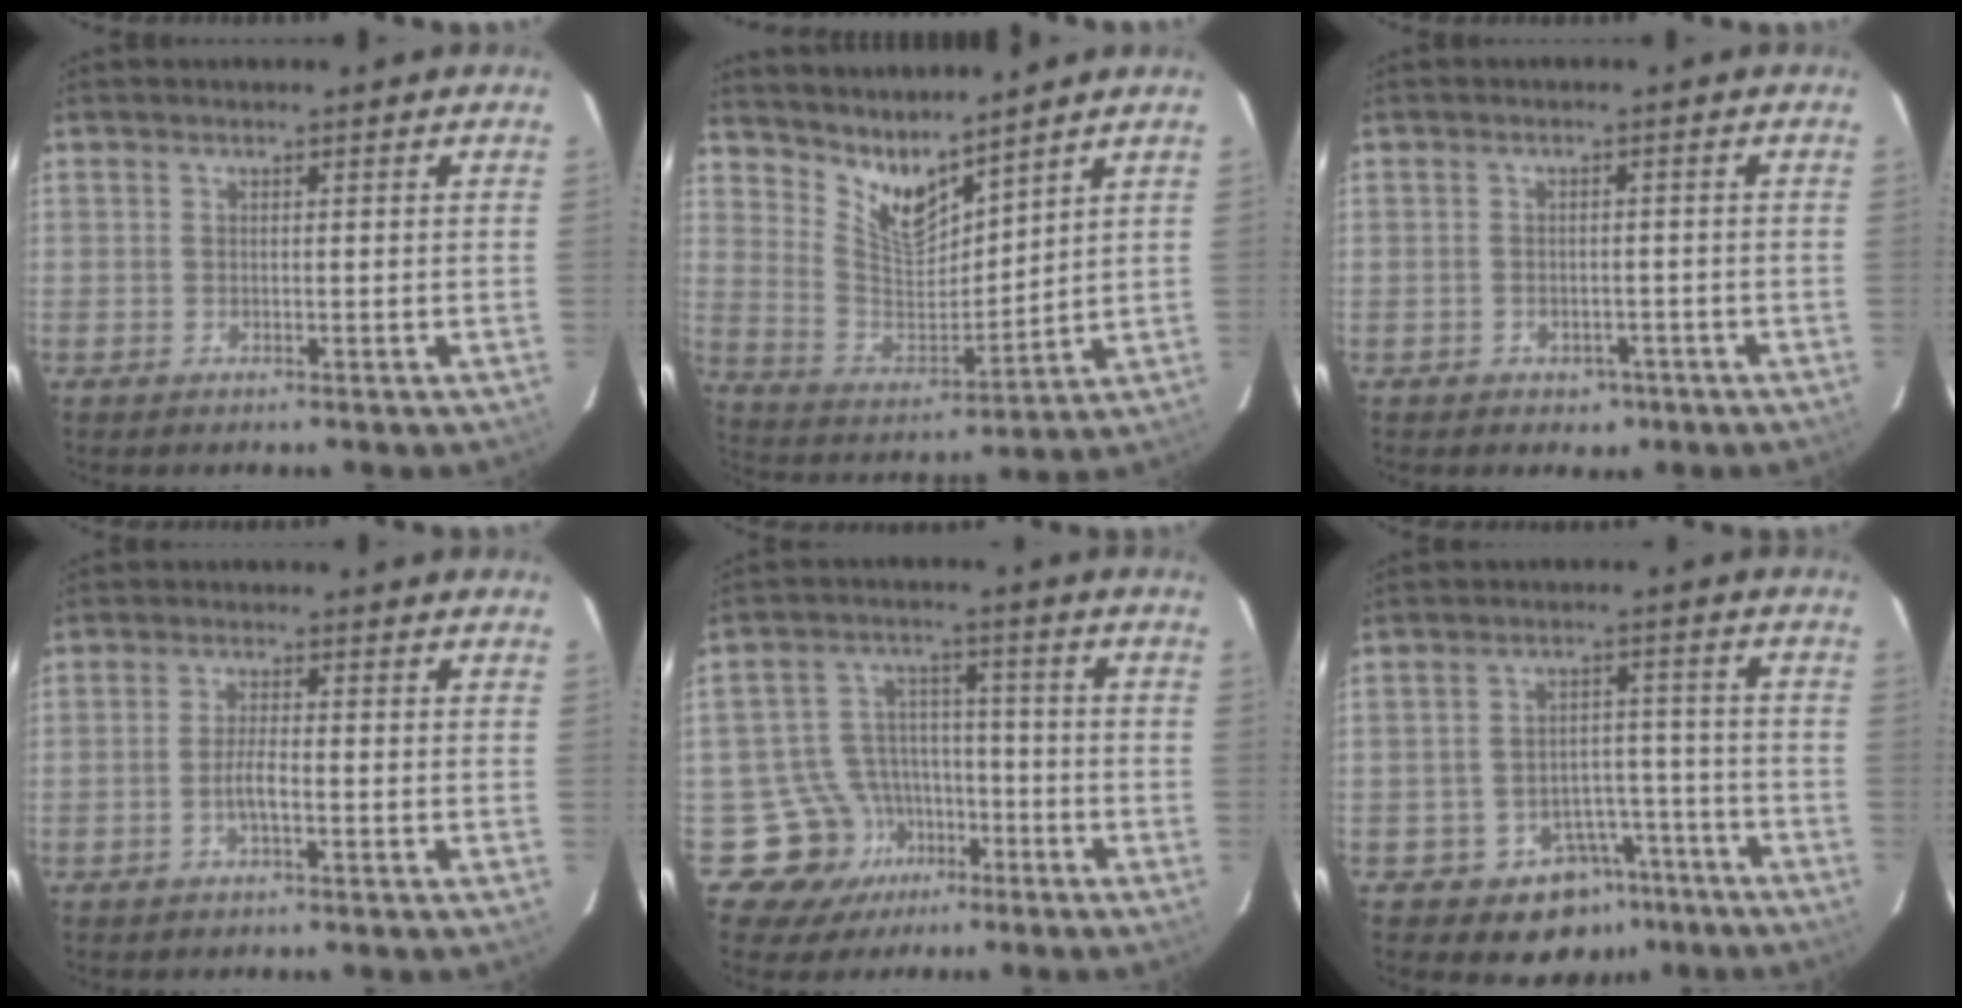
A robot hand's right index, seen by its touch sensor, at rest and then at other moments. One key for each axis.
{"total": 10.1, "fx": 8.6, "fy": 2.3, "fz": 4.8, "tx": -0.098, "ty": -0.019, "tz": 0.173}
{"total": 3.7, "fx": -2.0, "fy": 3.0, "fz": 0.9, "tx": -0.022, "ty": 0.011, "tz": -0.016}
{"total": 2.9, "fx": -1.2, "fy": 0.5, "fz": 2.5, "tx": -0.051, "ty": 0.001, "tz": -0.023}
{"total": 10.2, "fx": -6.2, "fy": 8.0, "fz": 0.6, "tx": -0.025, "ty": 0.045, "tz": -0.092}
{"total": 10.4, "fx": -6.8, "fy": 7.4, "fz": 2.6, "tx": -0.041, "ty": 0.043, "tz": -0.072}